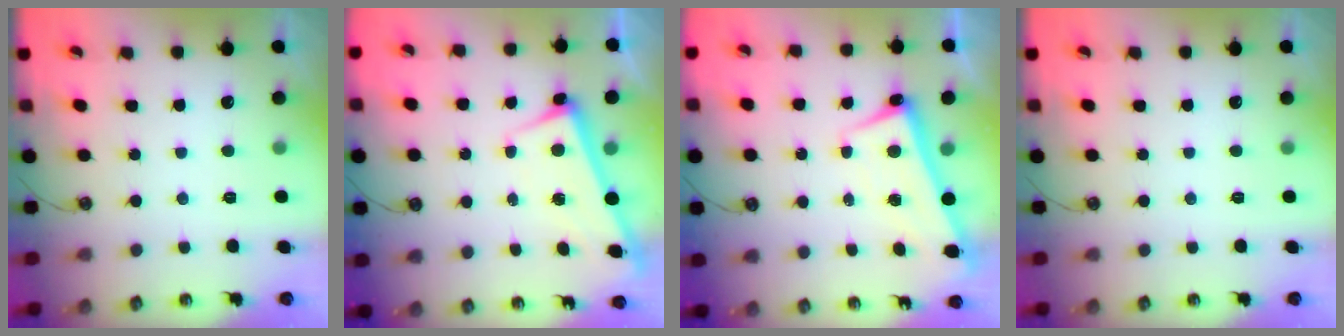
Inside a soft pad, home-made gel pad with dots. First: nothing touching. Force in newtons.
{"total": 2.8, "press": 2.7, "slide": 0.4}
{"total": 2.6, "press": 2.5, "slide": 0.8}
{"total": 0.0}